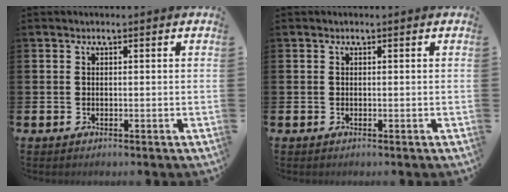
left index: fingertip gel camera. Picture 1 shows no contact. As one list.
[{"total": 0.0}]